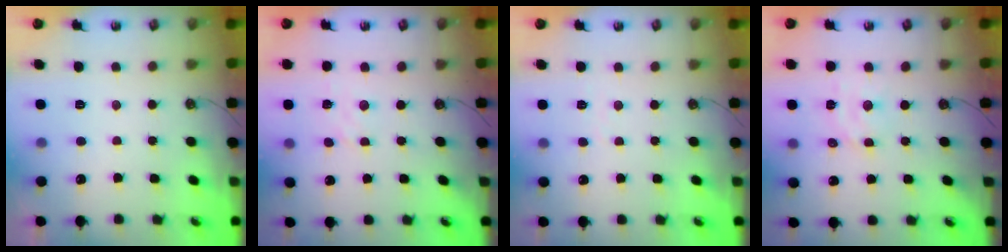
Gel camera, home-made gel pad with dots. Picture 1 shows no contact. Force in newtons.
{"total": 2.8, "press": 2.8, "slide": 0.4}
{"total": 2.3, "press": 2.2, "slide": 0.4}
{"total": 6.1, "press": 6.1, "slide": 0.3}